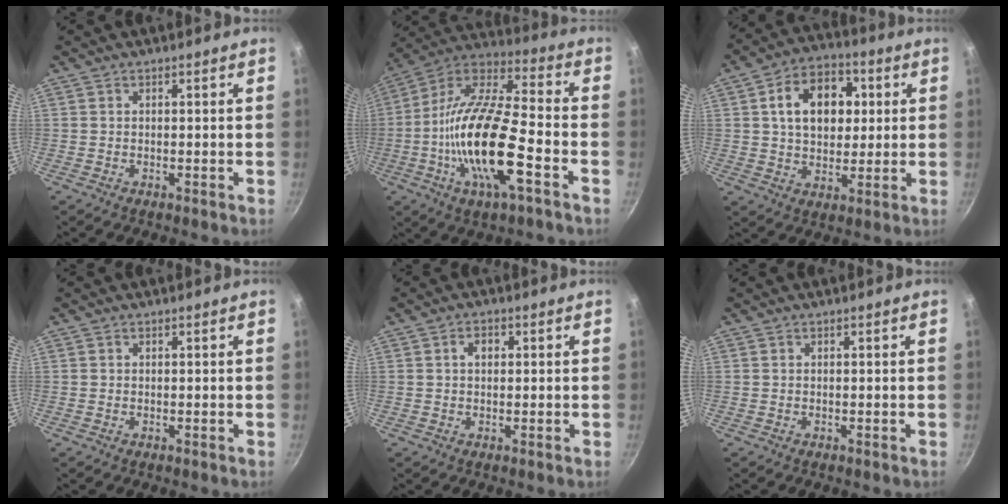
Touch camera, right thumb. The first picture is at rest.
{"total": 21.5, "force": [-6.2, 6.9, 19.4], "torque": [-0.365, 0.030, -0.133]}
{"total": 14.3, "force": [3.0, 10.2, 9.6], "torque": [-0.113, 0.011, 0.039]}
{"total": 0.0}
{"total": 2.6, "force": [0.5, 1.9, 1.8], "torque": [-0.016, 0.007, 0.007]}
{"total": 0.0}